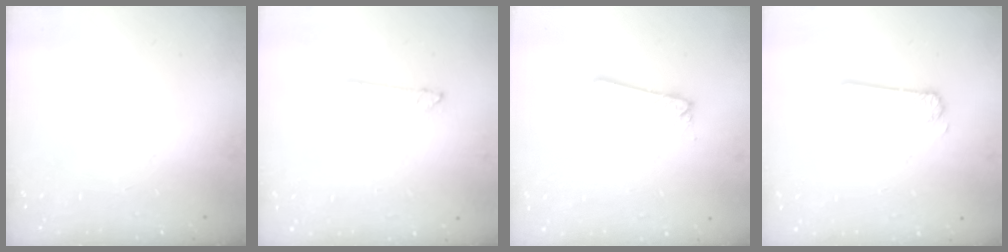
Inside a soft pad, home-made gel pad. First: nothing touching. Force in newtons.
{"total": 2.4, "press": 2.4, "slide": 0.2}
{"total": 2.6, "press": 2.6, "slide": 0.2}
{"total": 1.9, "press": 1.9, "slide": 0.3}